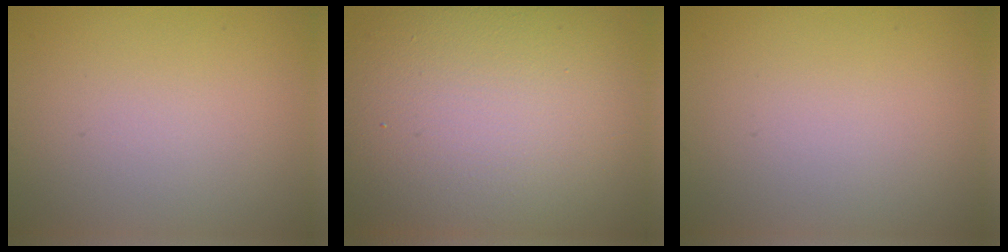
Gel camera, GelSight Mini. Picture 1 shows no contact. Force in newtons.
{"total": 15.6, "press": 15.6, "slide": 1.0}
{"total": 0.0}